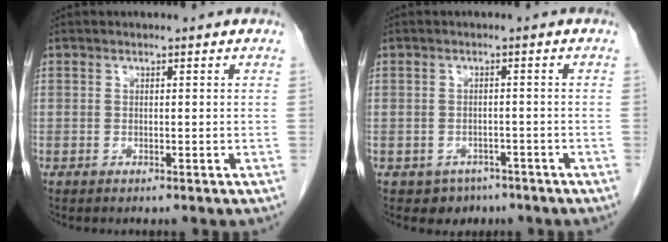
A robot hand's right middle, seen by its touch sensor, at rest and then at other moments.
{"total": 3.5, "force": [-2.2, 2.7, 0.2], "torque": [-0.006, 0.011, -0.025]}